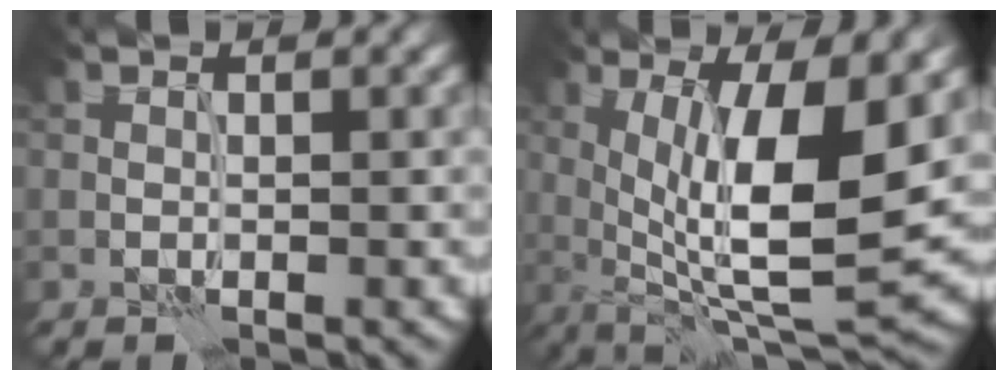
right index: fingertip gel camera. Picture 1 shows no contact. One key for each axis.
{"total": 11.5, "fx": 0.8, "fy": 3.4, "fz": 11.0, "tx": -0.165, "ty": -0.012, "tz": 0.015}